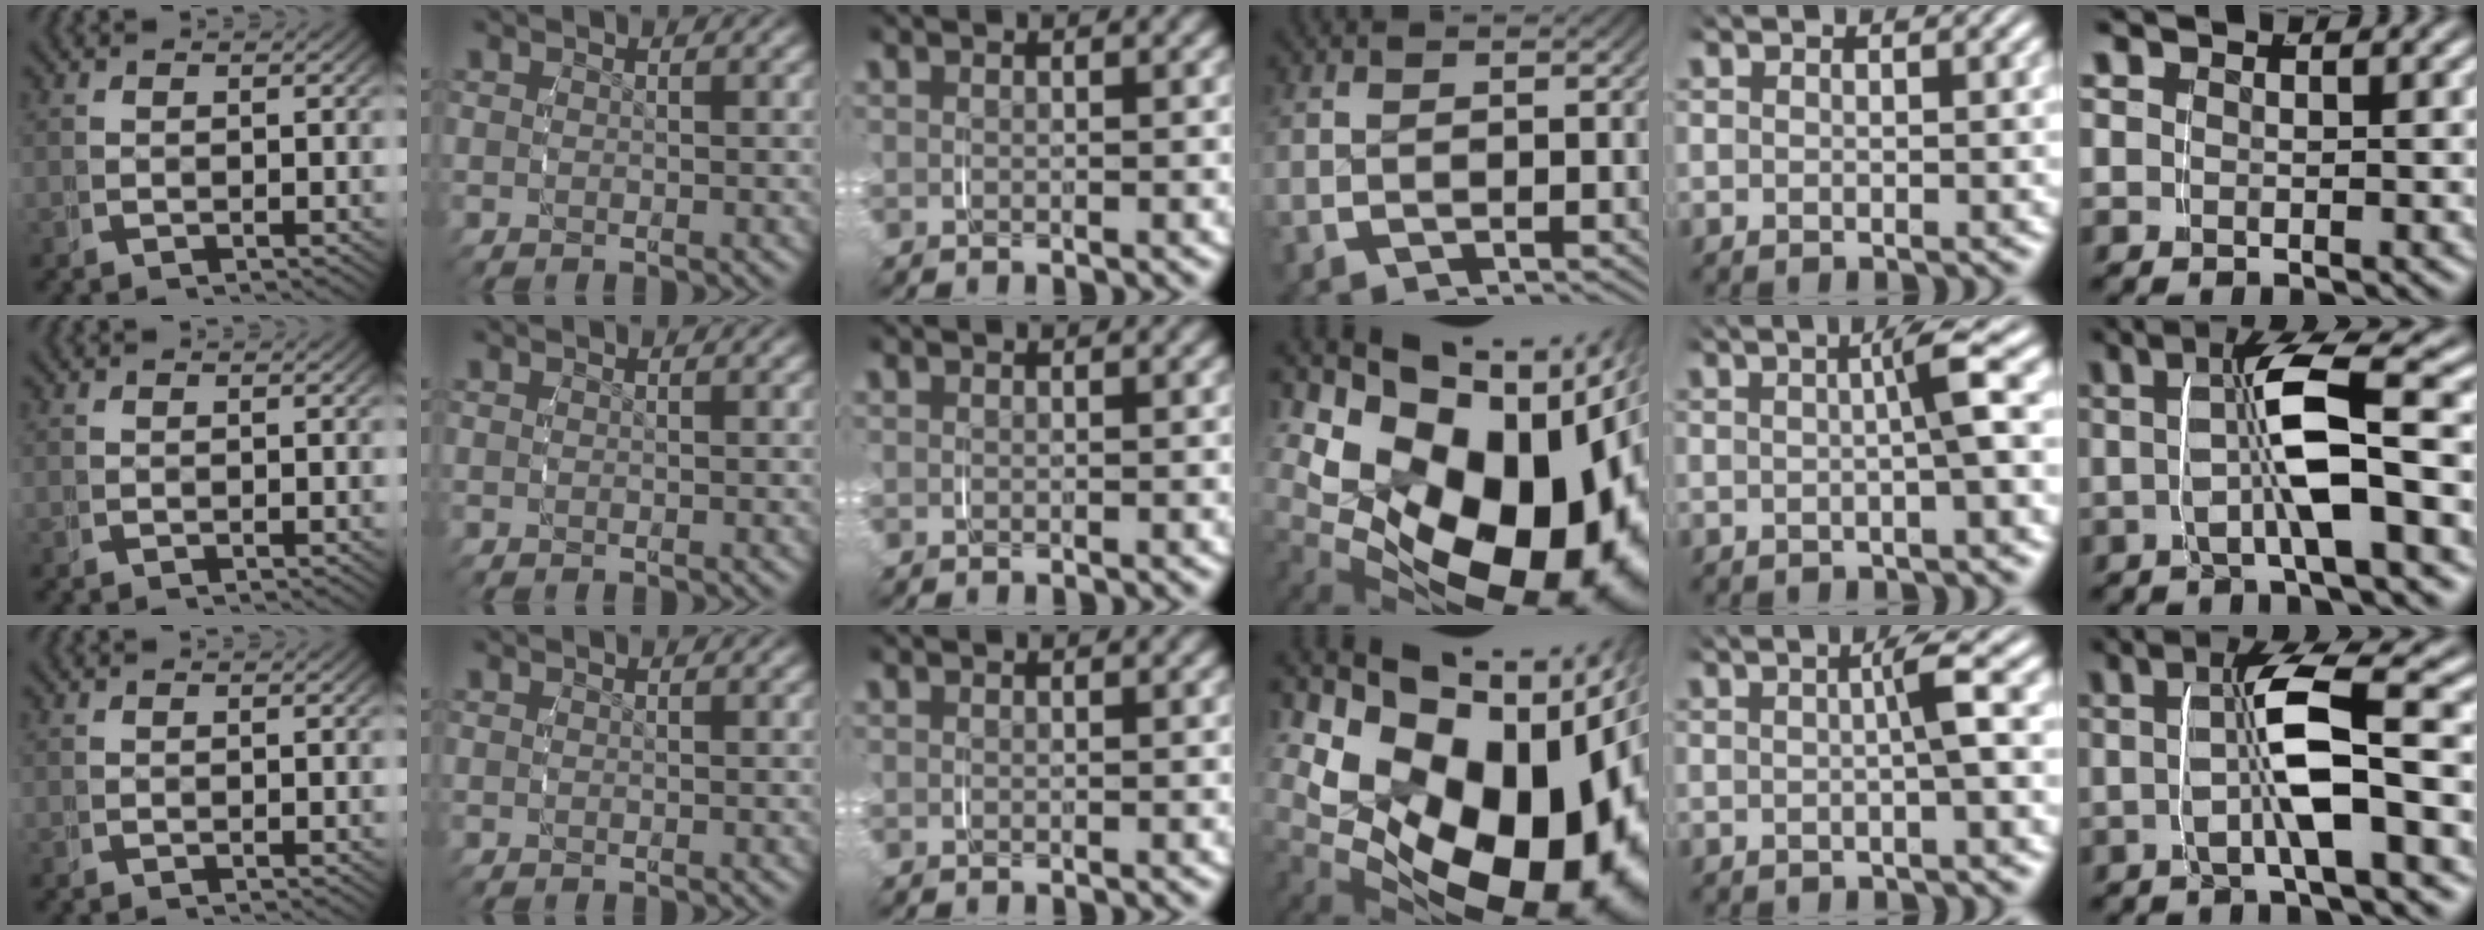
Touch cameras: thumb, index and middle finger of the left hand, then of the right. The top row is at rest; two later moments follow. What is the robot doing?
{"motion": "grasp_and_lifting", "object": "phone"}